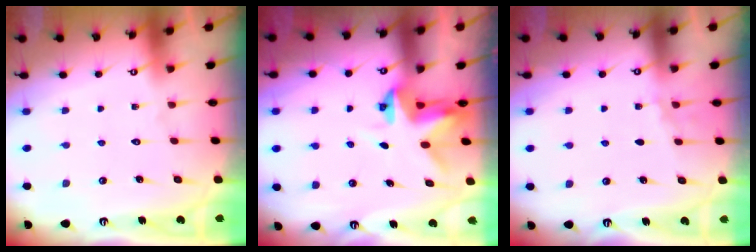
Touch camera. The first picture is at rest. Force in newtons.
{"total": 3.9, "press": 3.9, "slide": 0.2}
{"total": 2.2, "press": 1.9, "slide": 1.1}